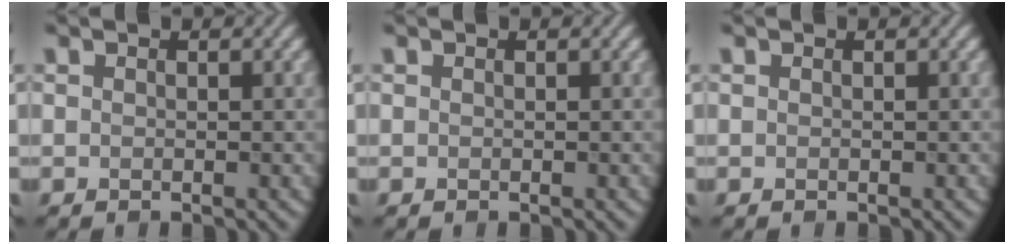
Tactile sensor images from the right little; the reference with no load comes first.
{"total": 0.0}
{"total": 0.0}